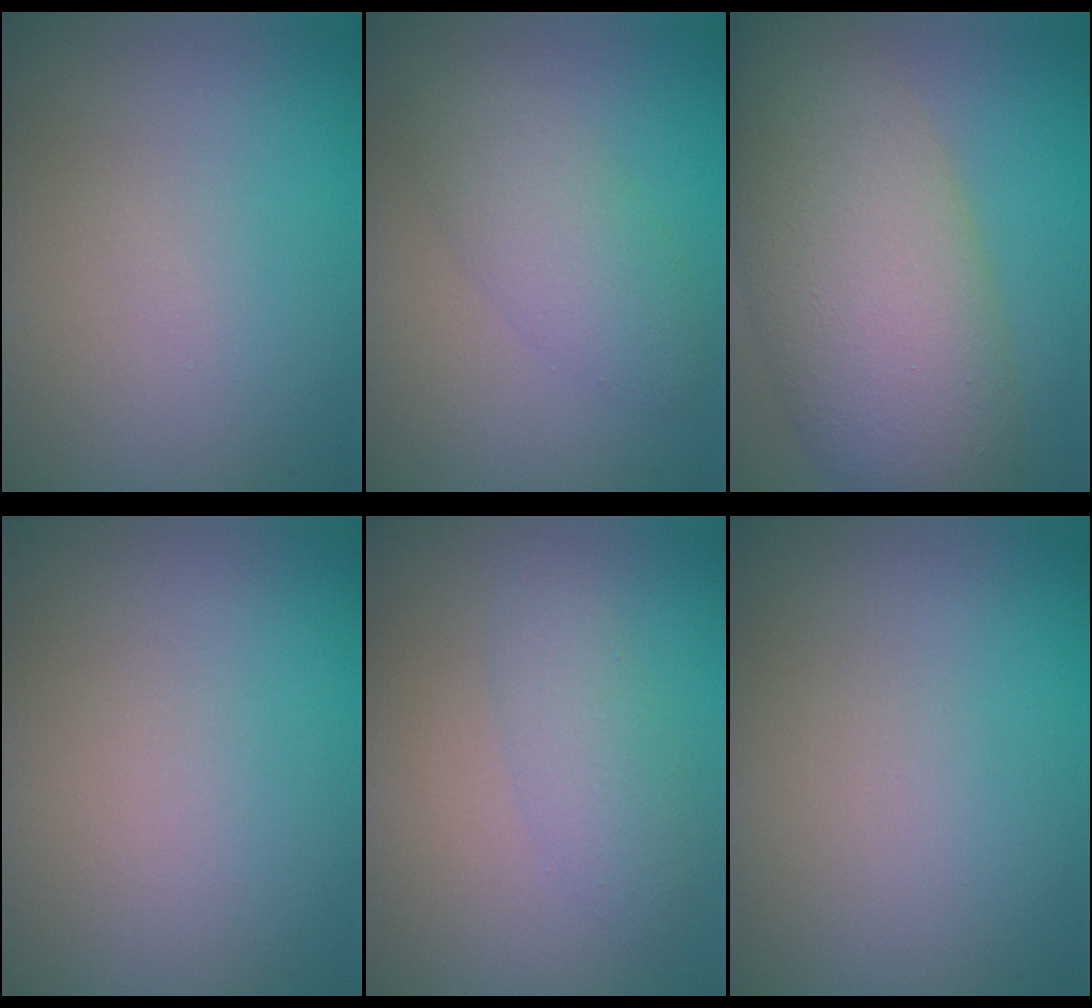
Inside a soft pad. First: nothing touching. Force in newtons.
{"total": 3.5, "press": 3.5, "slide": 0.1}
{"total": 11.1, "press": 11.1, "slide": 0.6}
{"total": 0.0}
{"total": 2.2, "press": 2.2, "slide": 0.1}
{"total": 0.0}